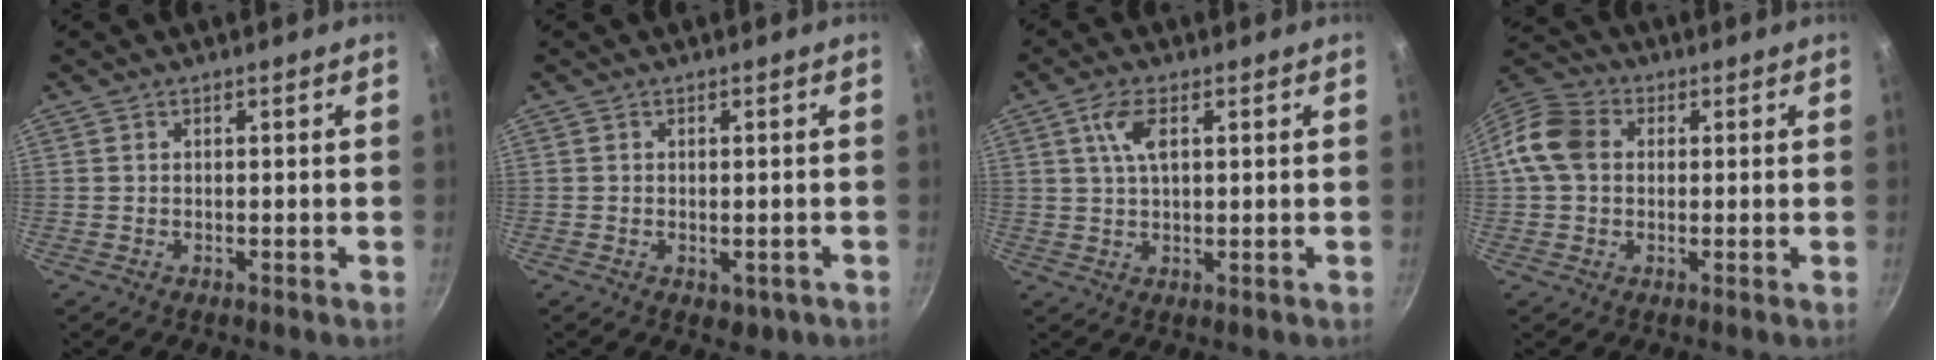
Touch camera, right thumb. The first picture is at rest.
{"total": 2.6, "force": [-0.8, 1.7, 1.8], "torque": [-0.020, -0.004, -0.007]}
{"total": 5.5, "force": [1.8, 2.4, 4.6], "torque": [-0.088, 0.004, 0.035]}
{"total": 9.1, "force": [0.9, 7.2, 5.6], "torque": [-0.093, 0.021, -0.001]}